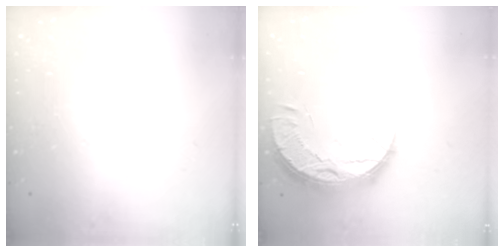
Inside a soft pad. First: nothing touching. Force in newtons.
{"total": 11.8, "press": 11.8, "slide": 1.0}